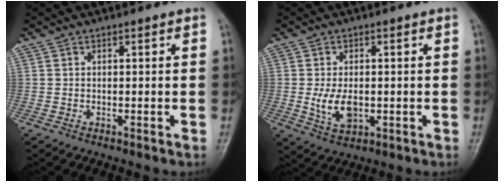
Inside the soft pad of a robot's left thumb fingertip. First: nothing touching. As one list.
[{"total": 6.0, "force": [-0.5, 3.6, 4.8], "torque": [-0.087, -0.011, -0.002]}]